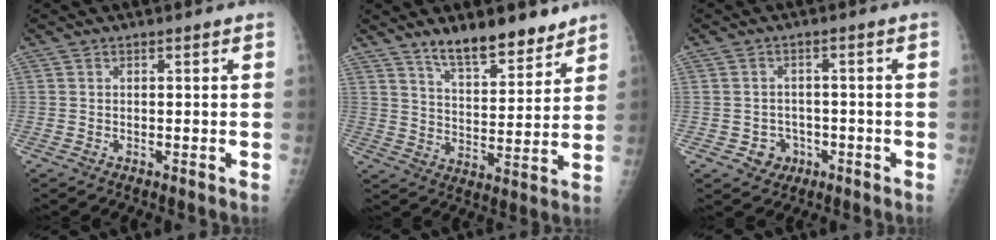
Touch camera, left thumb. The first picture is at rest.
{"total": 11.4, "force": [9.0, 3.8, 5.9], "torque": [-0.068, -0.066, 0.152]}
{"total": 4.2, "force": [-1.7, 3.7, 1.0], "torque": [0.009, 0.013, -0.020]}